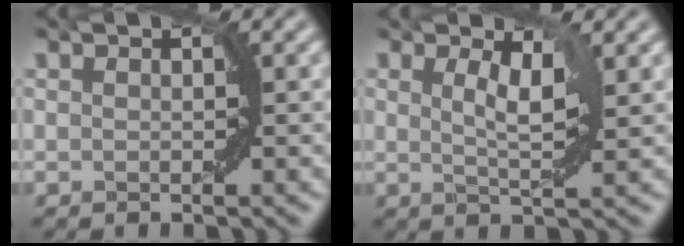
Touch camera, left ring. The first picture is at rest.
{"total": 2.4, "force": [0.5, 0.6, 2.3], "torque": [-0.042, 0.003, 0.014]}